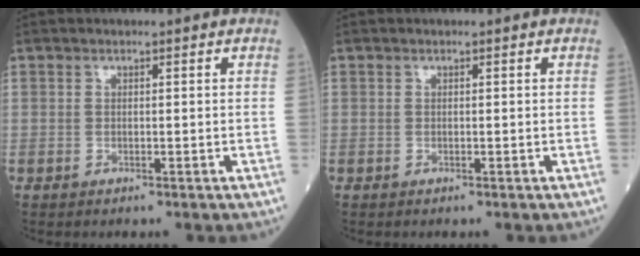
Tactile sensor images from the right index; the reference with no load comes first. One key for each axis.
{"total": 0.0}